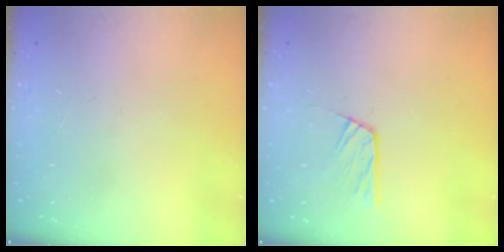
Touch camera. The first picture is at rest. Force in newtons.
{"total": 7.9, "press": 7.9, "slide": 0.6}